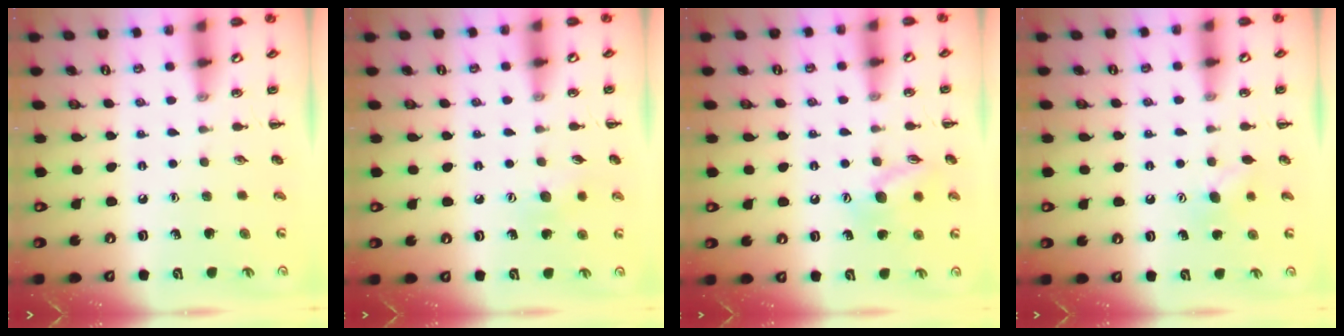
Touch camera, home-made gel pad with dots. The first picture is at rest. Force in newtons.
{"total": 7.0, "press": 6.7, "slide": 1.8}
{"total": 10.5, "press": 10.5, "slide": 0.9}
{"total": 6.6, "press": 6.4, "slide": 1.5}